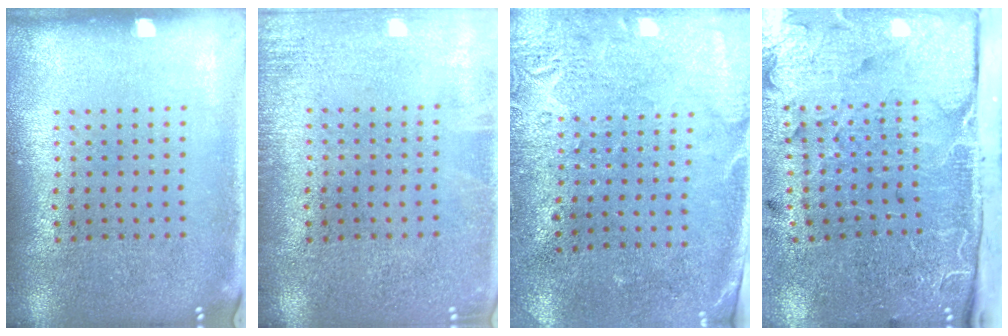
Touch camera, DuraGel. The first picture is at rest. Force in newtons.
{"total": 1.4, "press": 1.4, "slide": 0.2}
{"total": 2.7, "press": 2.2, "slide": 1.6}
{"total": 5.1, "press": 3.9, "slide": 3.3}